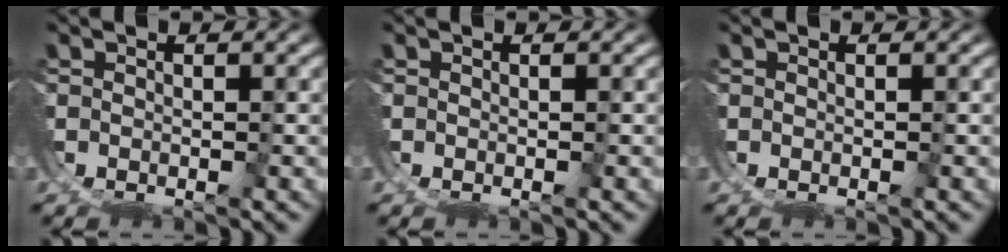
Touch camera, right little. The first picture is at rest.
{"total": 0.0}
{"total": 0.0}